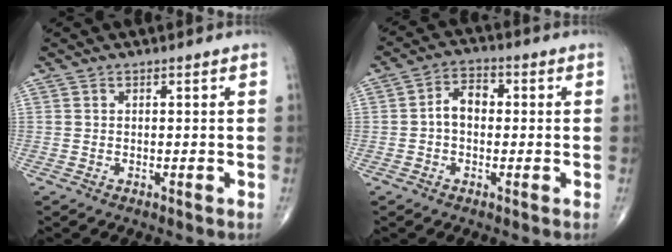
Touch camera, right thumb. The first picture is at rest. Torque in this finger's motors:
{"motor_torque": [0.77, 0.82, 0.56, -0.01, 0.00]}